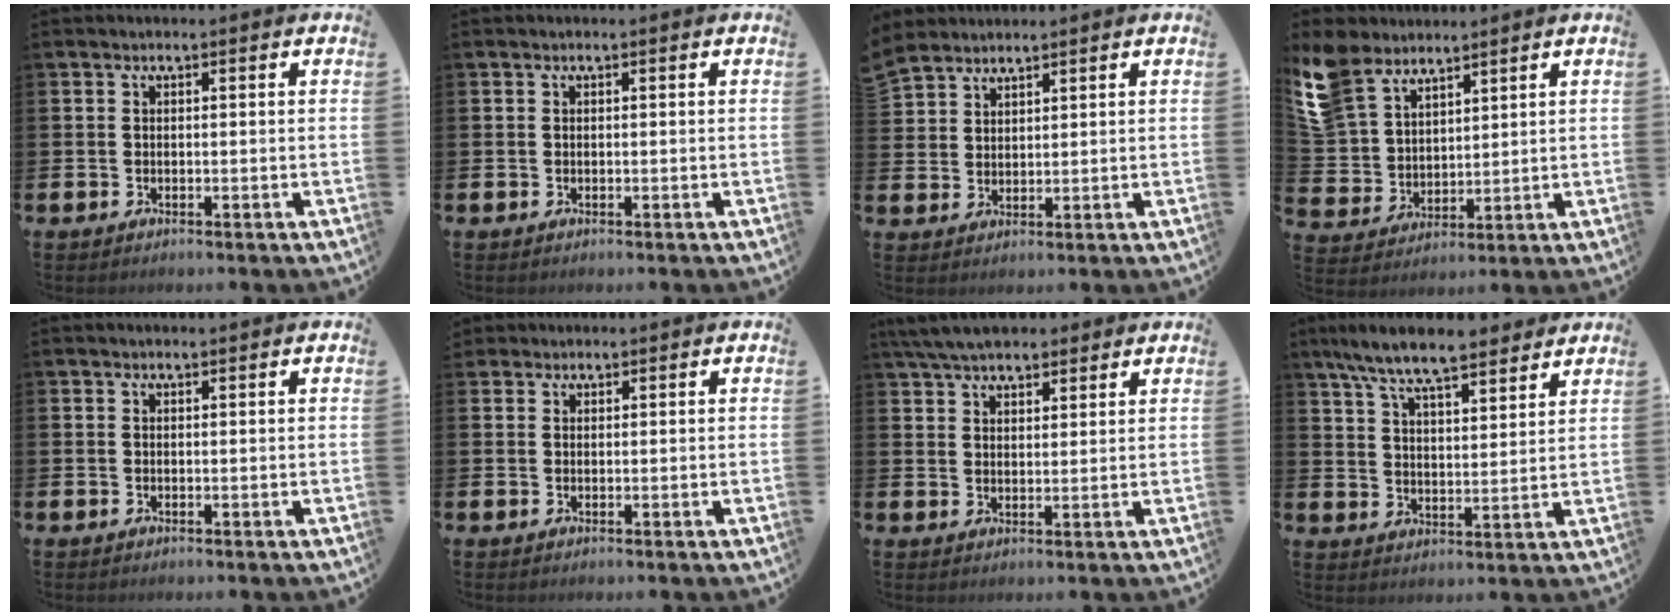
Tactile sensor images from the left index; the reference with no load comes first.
{"total": 0.0}
{"total": 3.9, "force": [3.7, 1.3, -0.4], "torque": [0.008, -0.019, 0.069]}
{"total": 8.7, "force": [7.3, 4.4, 1.7], "torque": [-0.079, -0.028, 0.141]}
{"total": 0.0}
{"total": 1.3, "force": [1.1, 0.7, -0.1], "torque": [0.013, 0.000, 0.019]}
{"total": 5.8, "force": [5.4, 1.5, 1.5], "torque": [-0.053, -0.008, 0.104]}
{"total": 8.8, "force": [8.1, 1.3, 3.1], "torque": [-0.087, -0.037, 0.149]}